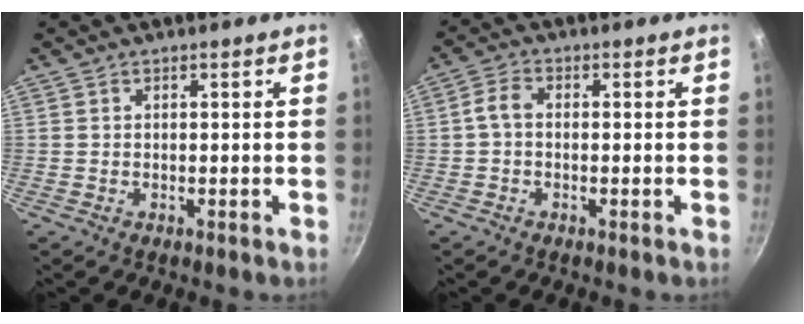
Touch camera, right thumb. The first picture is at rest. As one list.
[{"total": 3.2, "force": [-0.3, 2.0, 2.5], "torque": [-0.058, 0.014, -0.015]}]